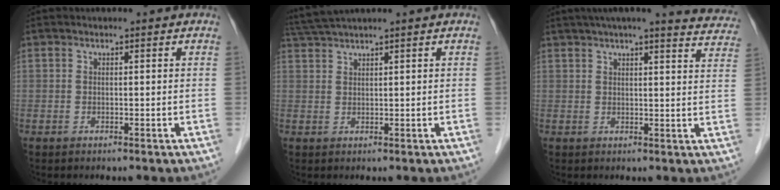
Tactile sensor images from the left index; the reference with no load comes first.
{"total": 3.4, "force": [2.9, -1.2, 1.2], "torque": [-0.032, 0.016, 0.066]}
{"total": 17.3, "force": [15.8, 1.6, 6.9], "torque": [-0.084, -0.012, 0.178]}